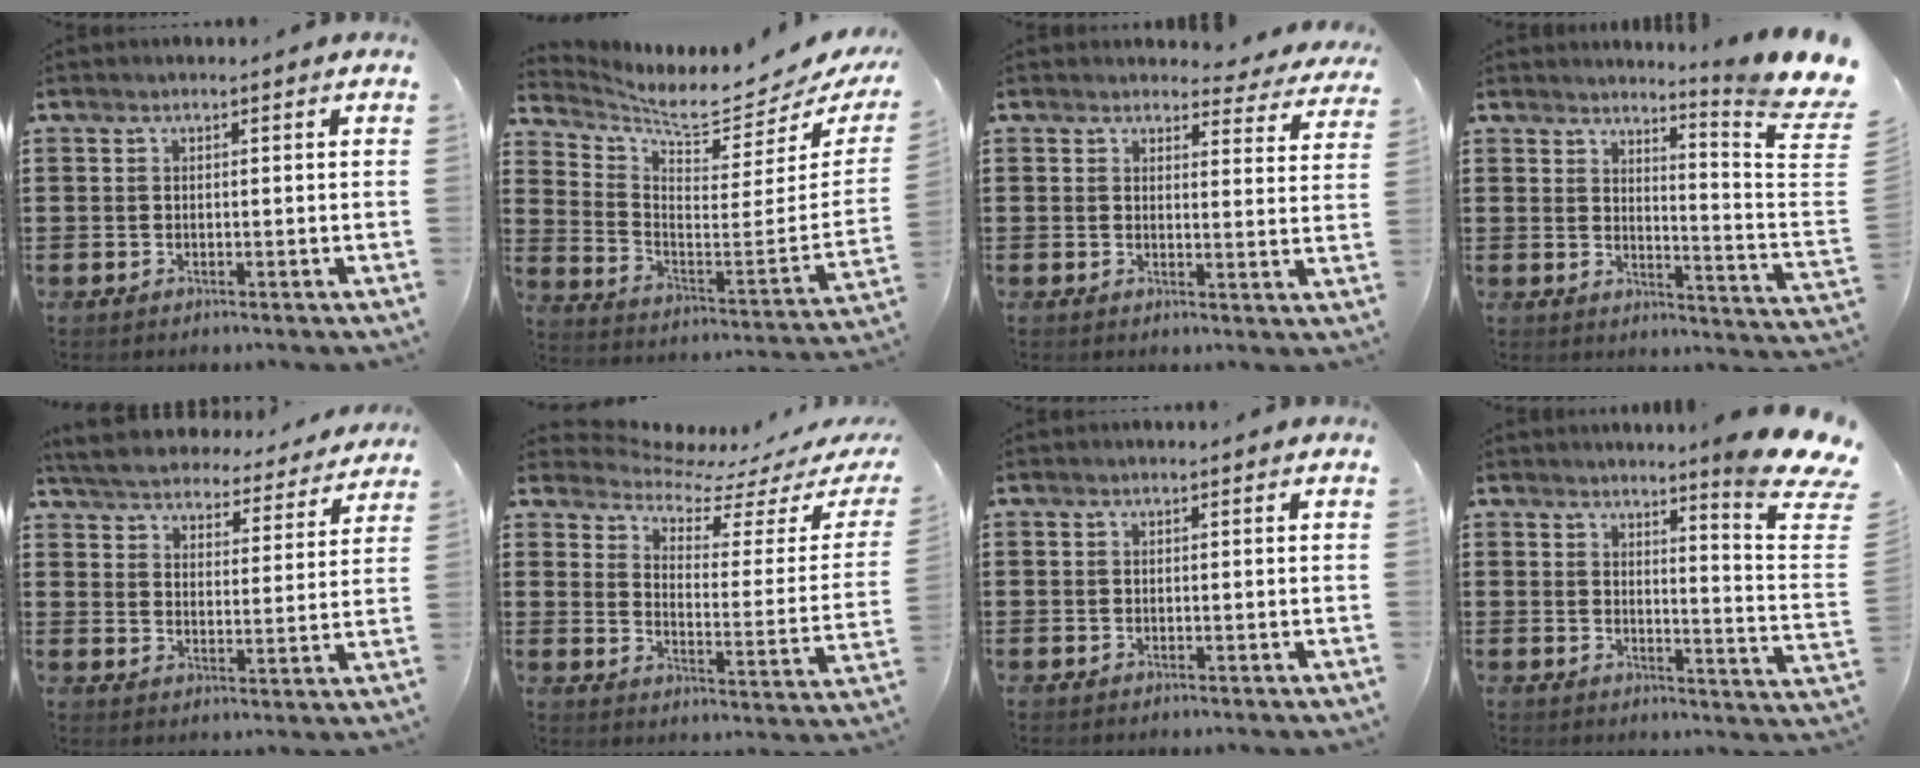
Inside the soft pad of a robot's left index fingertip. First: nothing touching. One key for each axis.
{"total": 6.5, "fx": 5.7, "fy": 0.4, "fz": 3.1, "tx": -0.083, "ty": -0.063, "tz": 0.089}
{"total": 3.3, "fx": 3.1, "fy": 1.0, "fz": 0.7, "tx": -0.010, "ty": -0.018, "tz": 0.053}
{"total": 5.8, "fx": 4.6, "fy": -0.6, "fz": 3.4, "tx": -0.062, "ty": -0.049, "tz": 0.069}
{"total": 5.3, "fx": 5.3, "fy": 0.2, "fz": 0.3, "tx": -0.036, "ty": -0.041, "tz": 0.091}
{"total": 5.1, "fx": 4.6, "fy": 1.3, "fz": 1.6, "tx": -0.055, "ty": -0.037, "tz": 0.075}
{"total": 0.0}
{"total": 7.4, "fx": 5.8, "fy": -0.2, "fz": 4.5, "tx": -0.076, "ty": -0.043, "tz": 0.093}